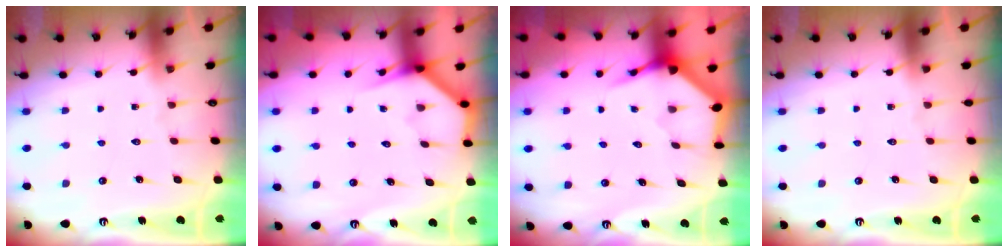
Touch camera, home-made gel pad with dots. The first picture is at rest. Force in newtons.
{"total": 4.0, "press": 3.9, "slide": 0.3}
{"total": 4.0, "press": 3.9, "slide": 0.5}
{"total": 0.0}